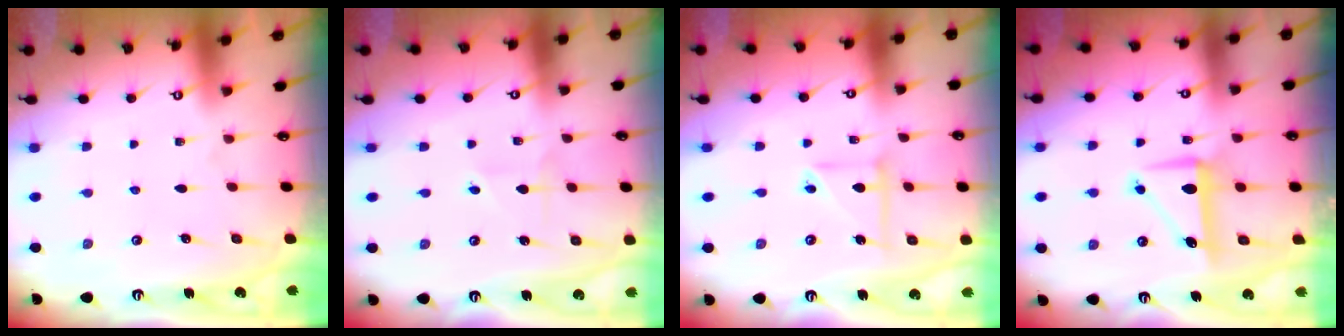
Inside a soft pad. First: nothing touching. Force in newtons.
{"total": 2.5, "press": 2.5, "slide": 0.3}
{"total": 6.7, "press": 6.7, "slide": 0.4}
{"total": 8.5, "press": 8.5, "slide": 0.3}